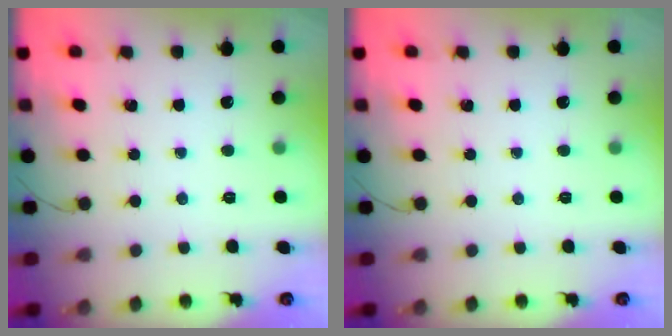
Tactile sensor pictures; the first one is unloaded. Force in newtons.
{"total": 0.0}